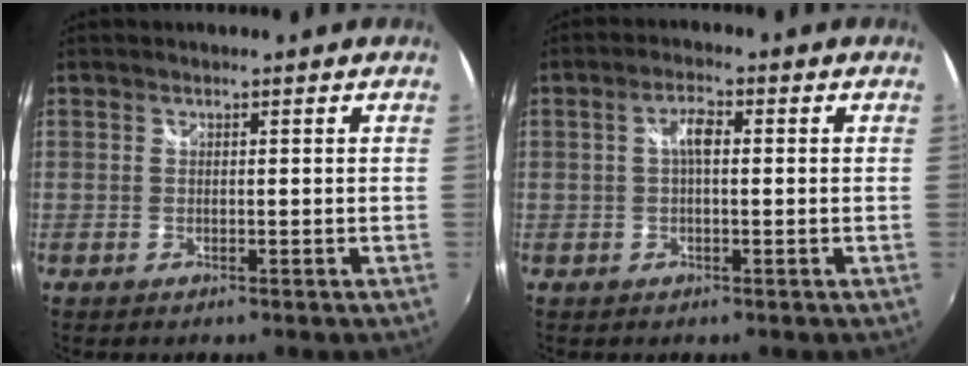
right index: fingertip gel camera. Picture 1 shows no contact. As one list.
[{"total": 3.2, "force": [0.3, 1.2, 3.0], "torque": [-0.056, 0.010, 0.004]}]